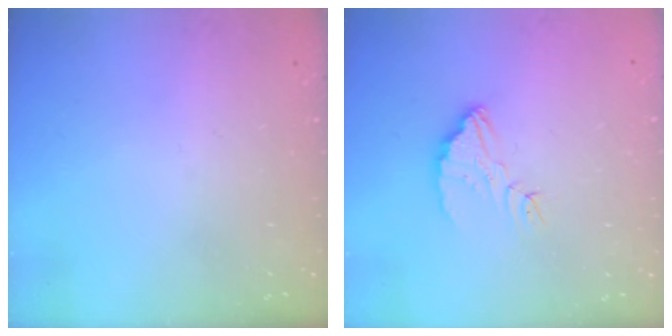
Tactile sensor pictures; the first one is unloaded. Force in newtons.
{"total": 4.7, "press": 4.7, "slide": 0.3}